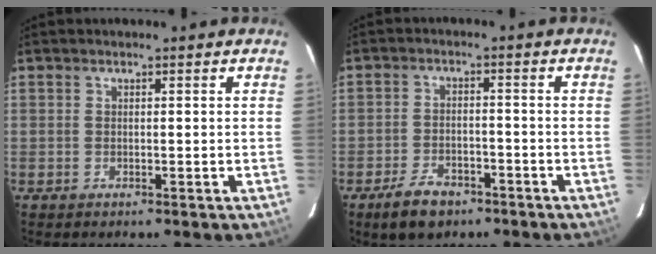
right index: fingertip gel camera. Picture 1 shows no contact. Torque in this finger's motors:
{"motor_torque": [0.39, -0.41, -0.09, -0.04]}